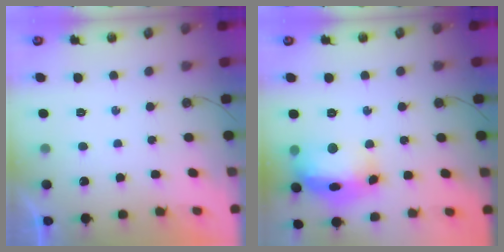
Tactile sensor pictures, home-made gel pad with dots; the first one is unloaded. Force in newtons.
{"total": 16.7, "press": 16.5, "slide": 2.0}